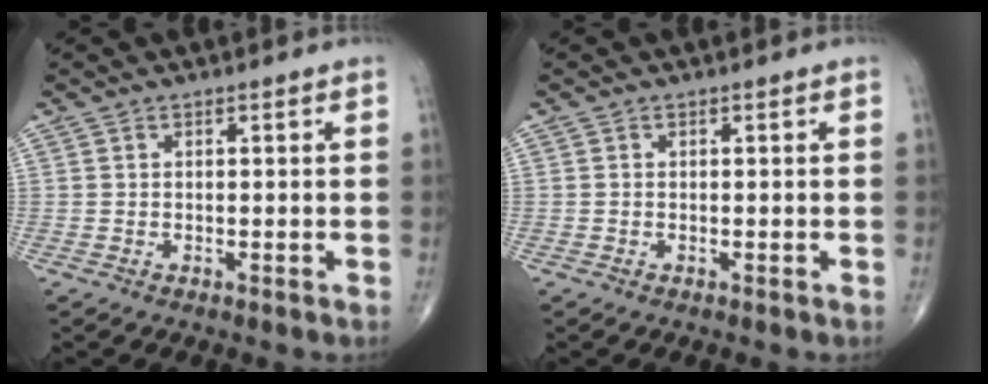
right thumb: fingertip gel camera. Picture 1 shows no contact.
{"total": 0.0}